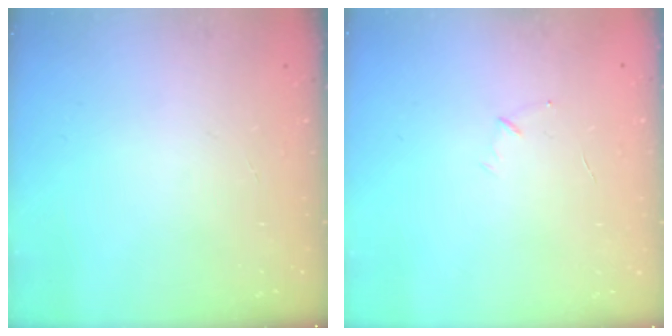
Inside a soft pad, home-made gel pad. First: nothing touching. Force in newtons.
{"total": 3.7, "press": 3.6, "slide": 0.9}